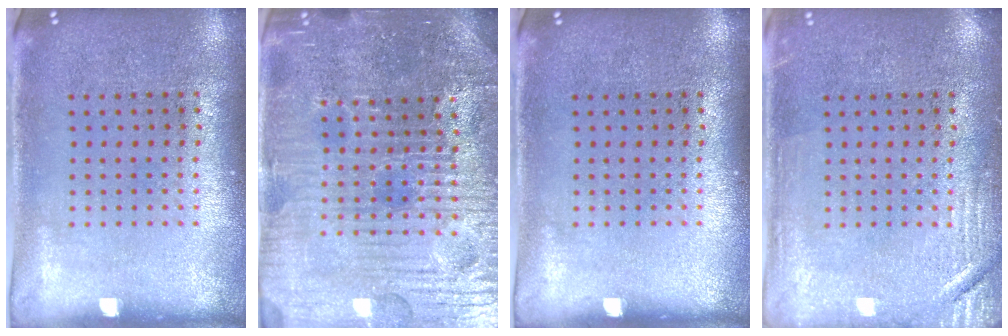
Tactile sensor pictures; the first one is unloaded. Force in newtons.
{"total": 5.5, "press": 5.2, "slide": 1.8}
{"total": 0.0}
{"total": 2.5, "press": 2.5, "slide": 0.4}